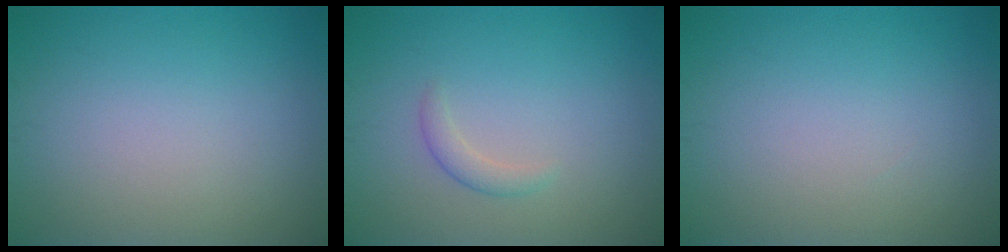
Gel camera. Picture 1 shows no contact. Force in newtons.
{"total": 1.3, "press": 1.3, "slide": 0.0}
{"total": 0.0}